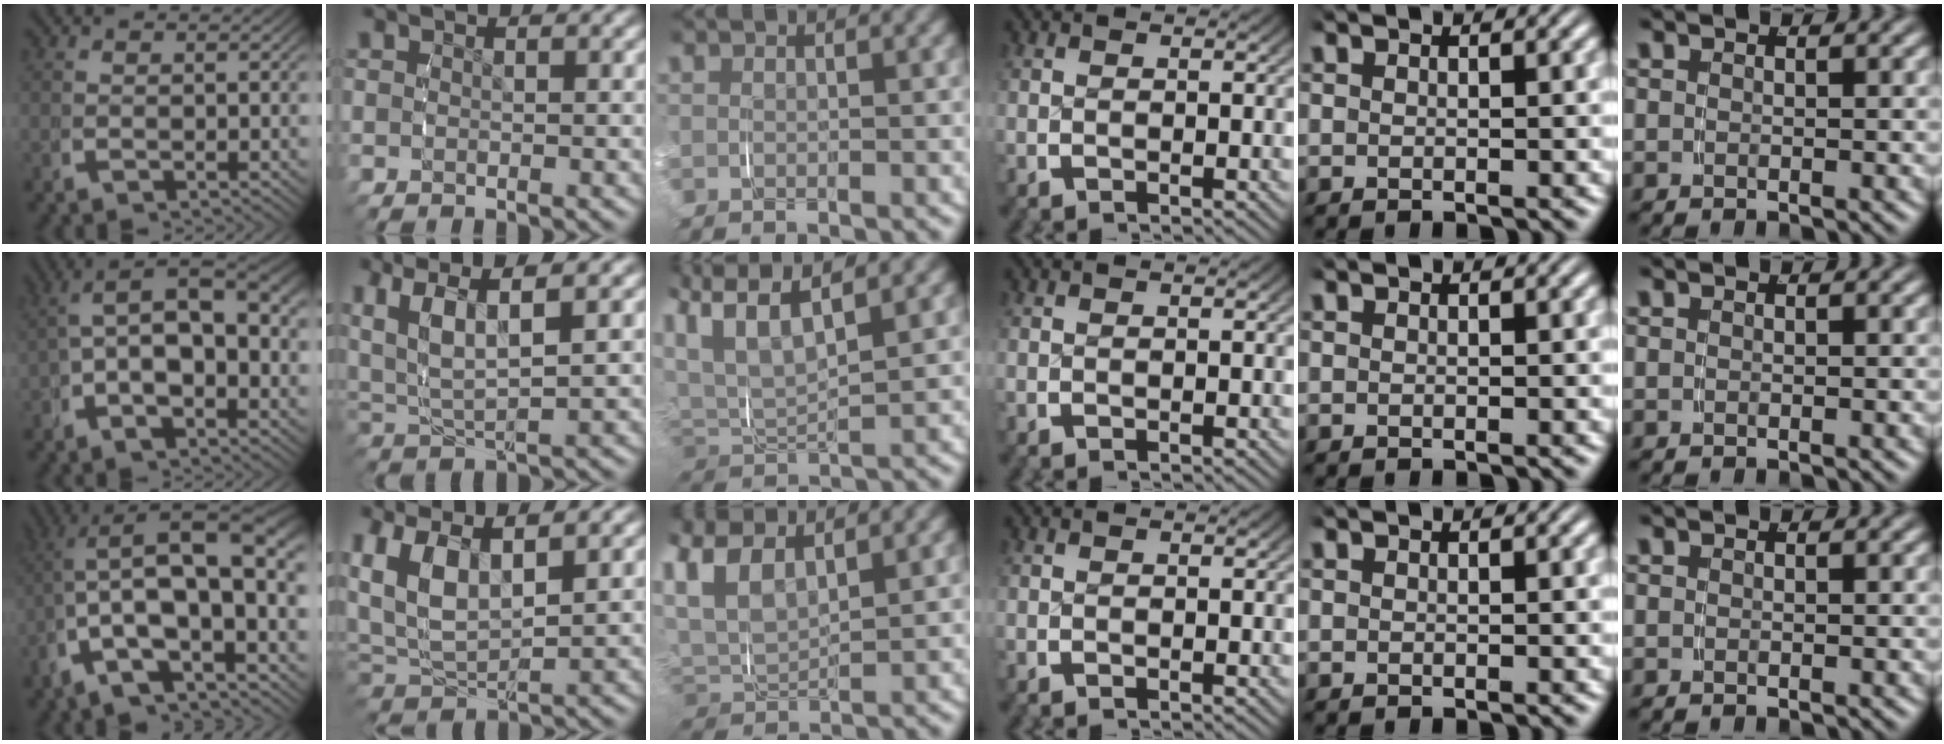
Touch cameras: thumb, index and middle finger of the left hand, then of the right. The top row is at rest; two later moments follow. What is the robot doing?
{"motion": "grasp_and_lifting", "object": "shirt"}